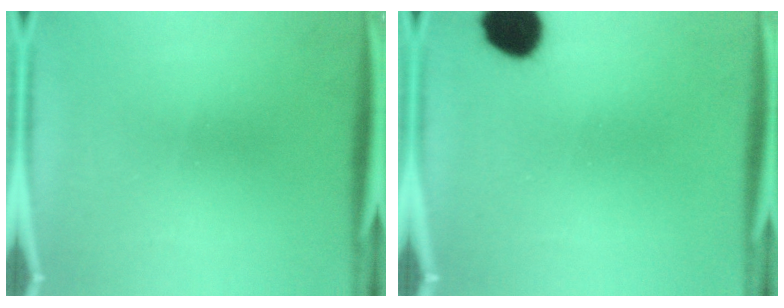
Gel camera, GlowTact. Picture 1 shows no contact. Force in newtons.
{"total": 9.8}